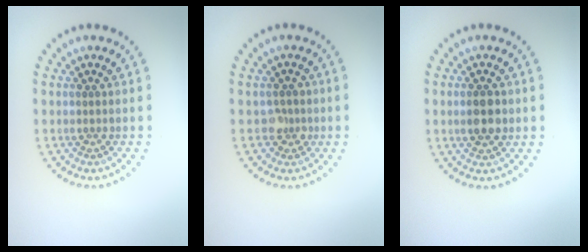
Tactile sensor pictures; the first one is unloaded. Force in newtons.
{"total": 1.6, "press": 1.4, "slide": 0.9}
{"total": 2.6, "press": 2.6, "slide": 0.4}